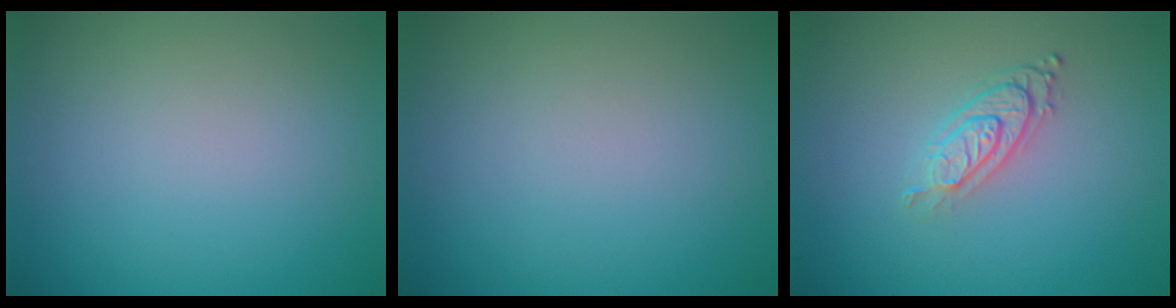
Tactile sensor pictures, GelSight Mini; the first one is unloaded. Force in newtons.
{"total": 0.0}
{"total": 3.2, "press": 2.2, "slide": 2.2}